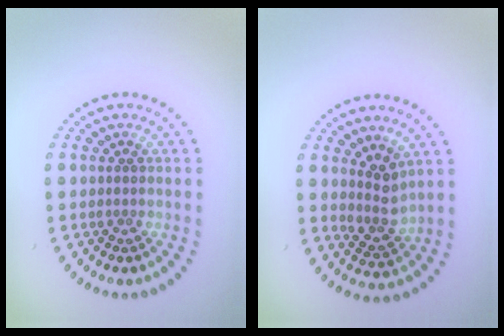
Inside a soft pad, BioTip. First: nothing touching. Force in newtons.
{"total": 2.6, "press": 2.0, "slide": 1.6}